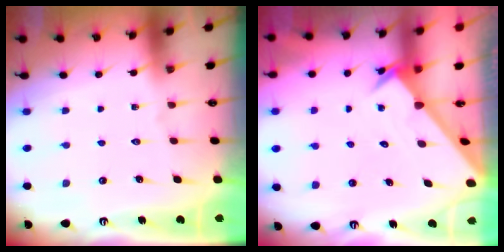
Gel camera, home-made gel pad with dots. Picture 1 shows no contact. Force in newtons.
{"total": 2.2, "press": 2.2, "slide": 0.1}